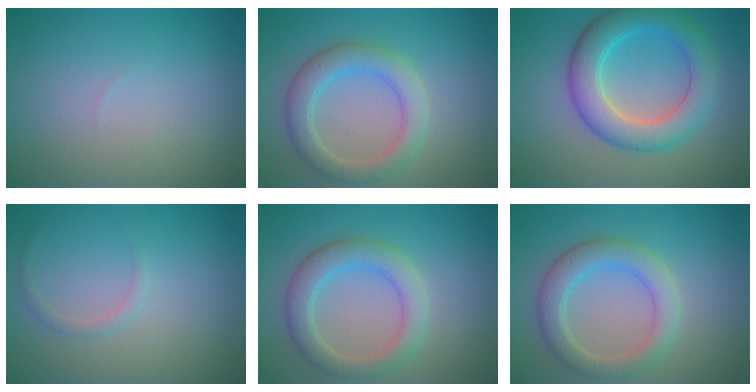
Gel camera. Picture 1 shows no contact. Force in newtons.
{"total": 4.1, "press": 4.1, "slide": 0.2}
{"total": 6.4, "press": 6.4, "slide": 0.0}
{"total": 0.8, "press": 0.8, "slide": 0.1}
{"total": 4.1, "press": 4.1, "slide": 0.2}
{"total": 4.1, "press": 4.1, "slide": 0.2}